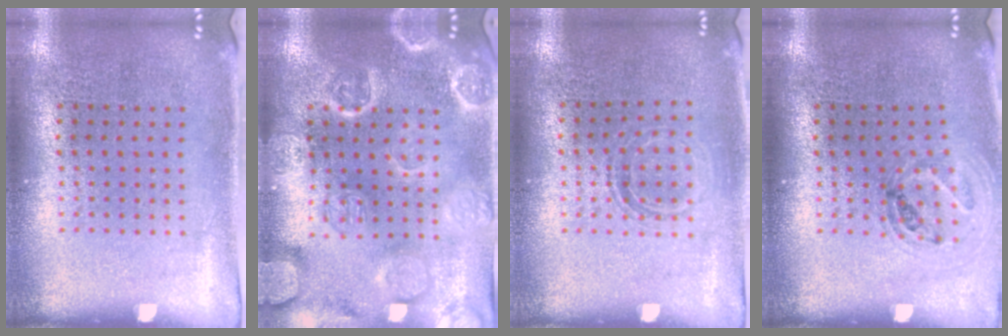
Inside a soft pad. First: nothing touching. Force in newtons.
{"total": 3.5, "press": 3.5, "slide": 0.4}
{"total": 1.1, "press": 1.0, "slide": 0.4}
{"total": 0.9, "press": 0.9, "slide": 0.1}